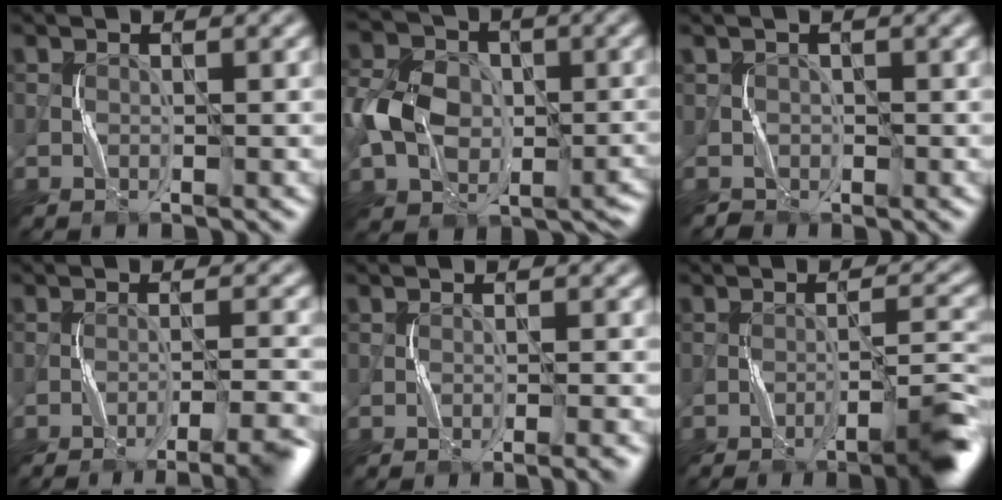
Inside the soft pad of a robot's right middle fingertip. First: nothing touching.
{"total": 9.1, "force": [-2.0, 7.1, 5.4], "torque": [-0.107, -0.007, -0.048]}
{"total": 1.5, "force": [0.2, 1.4, -0.3], "torque": [0.007, -0.002, 0.005]}
{"total": 6.1, "force": [-4.2, 0.9, 4.3], "torque": [-0.054, 0.004, -0.059]}
{"total": 1.3, "force": [-0.8, -0.2, 1.0], "torque": [-0.012, 0.005, -0.014]}
{"total": 4.1, "force": [-2.5, 0.0, 3.2], "torque": [-0.043, 0.014, -0.050]}